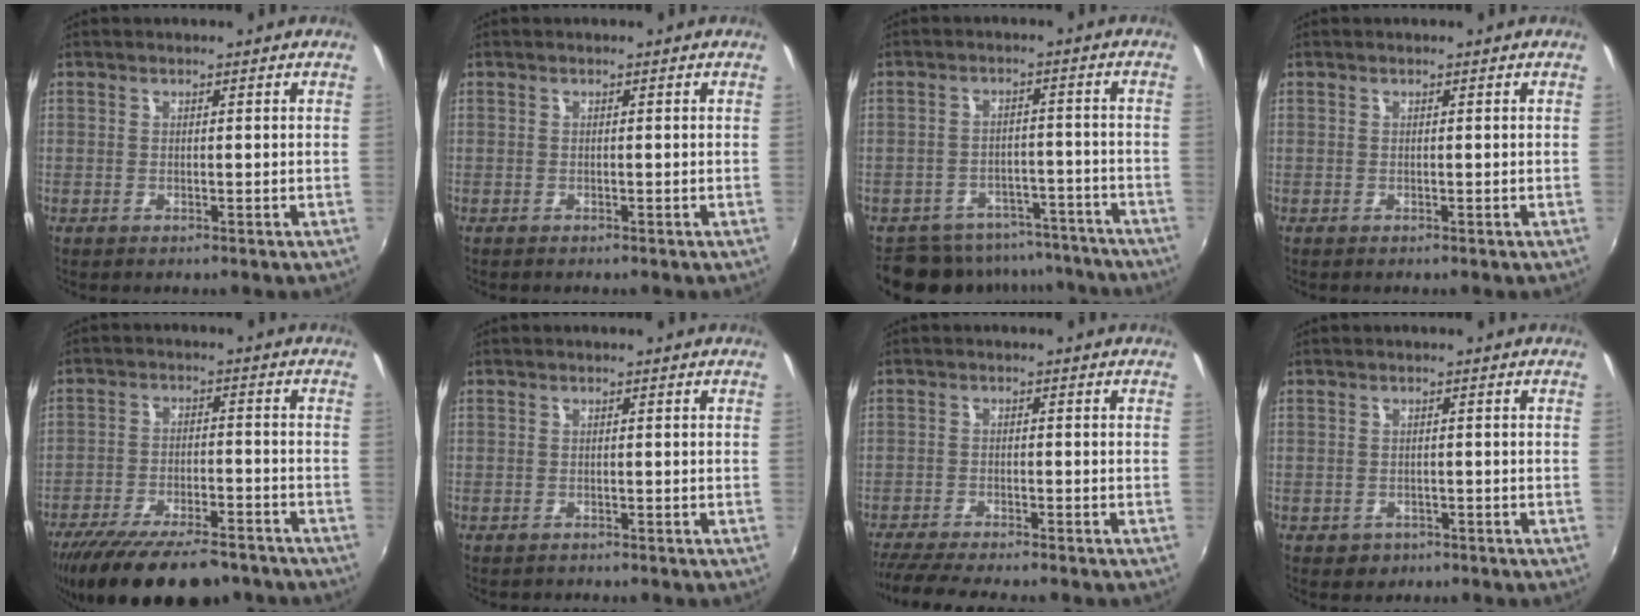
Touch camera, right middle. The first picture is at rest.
{"total": 0.0}
{"total": 12.8, "force": [-11.1, 5.6, 2.6], "torque": [-0.056, 0.023, -0.140]}
{"total": 0.0}
{"total": 18.5, "force": [-14.7, 5.5, 9.7], "torque": [-0.191, -0.036, -0.222]}
{"total": 0.8, "force": [-0.7, 0.3, -0.1], "torque": [-0.003, 0.000, -0.011]}
{"total": 8.6, "force": [-7.7, 0.3, 3.8], "torque": [-0.095, -0.024, -0.130]}
{"total": 2.6, "force": [-1.2, 2.2, 0.7], "torque": [-0.019, -0.002, -0.014]}